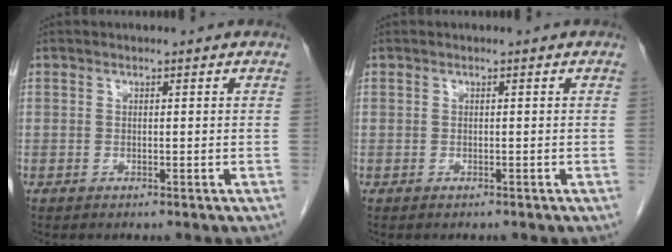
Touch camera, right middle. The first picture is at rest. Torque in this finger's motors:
{"motor_torque": [-0.26, 0.11, 0.10, 0.01]}